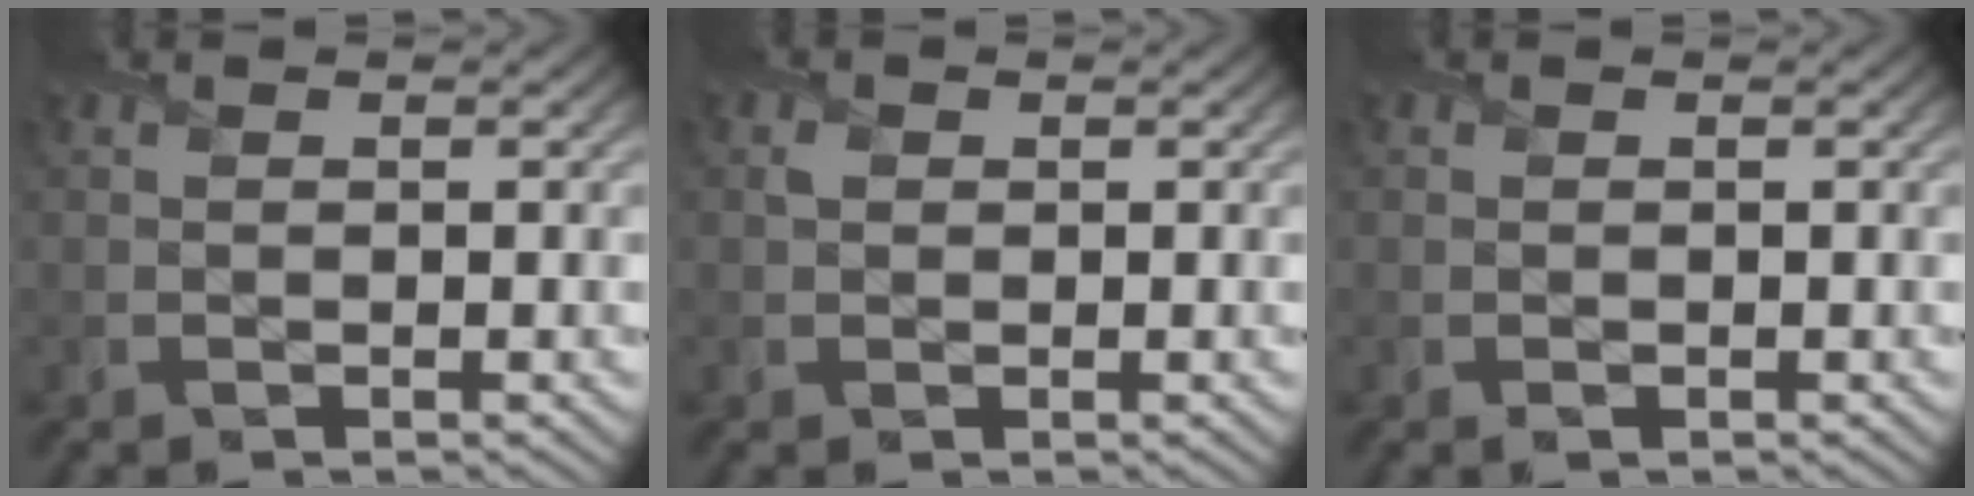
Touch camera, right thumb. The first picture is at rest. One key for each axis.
{"total": 1.0, "fx": 0.2, "fy": 1.0, "fz": 0.3, "tx": -0.008, "ty": -0.002, "tz": 0.001}
{"total": 0.7, "fx": -0.2, "fy": 0.6, "fz": 0.3, "tx": -0.006, "ty": -0.007, "tz": -0.004}